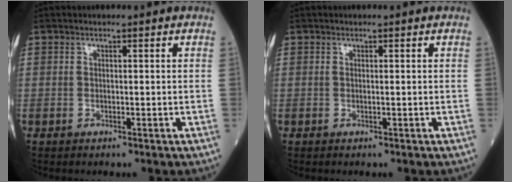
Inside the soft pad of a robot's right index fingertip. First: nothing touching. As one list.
[{"total": 0.0}]